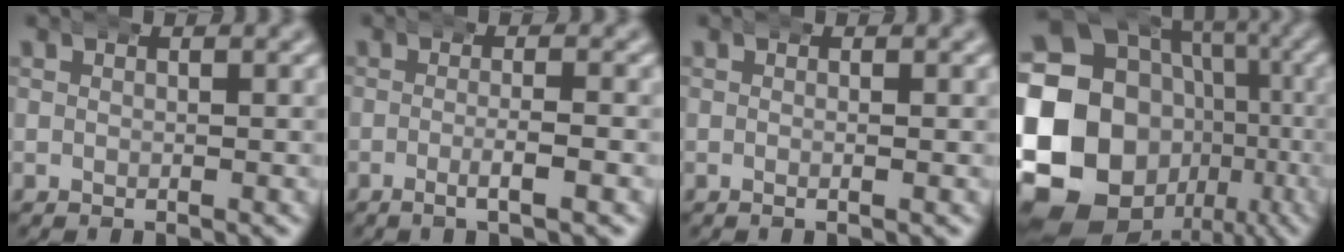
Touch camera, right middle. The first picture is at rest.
{"total": 2.2, "force": [-1.2, 0.0, 1.8], "torque": [-0.041, -0.006, -0.021]}
{"total": 0.5, "force": [-0.2, -0.2, 0.5], "torque": [-0.008, -0.001, -0.005]}
{"total": 23.8, "force": [-3.2, 20.1, 12.3], "torque": [-0.286, -0.065, -0.042]}